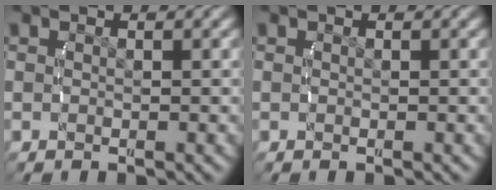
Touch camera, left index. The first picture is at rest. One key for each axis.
{"total": 0.0}